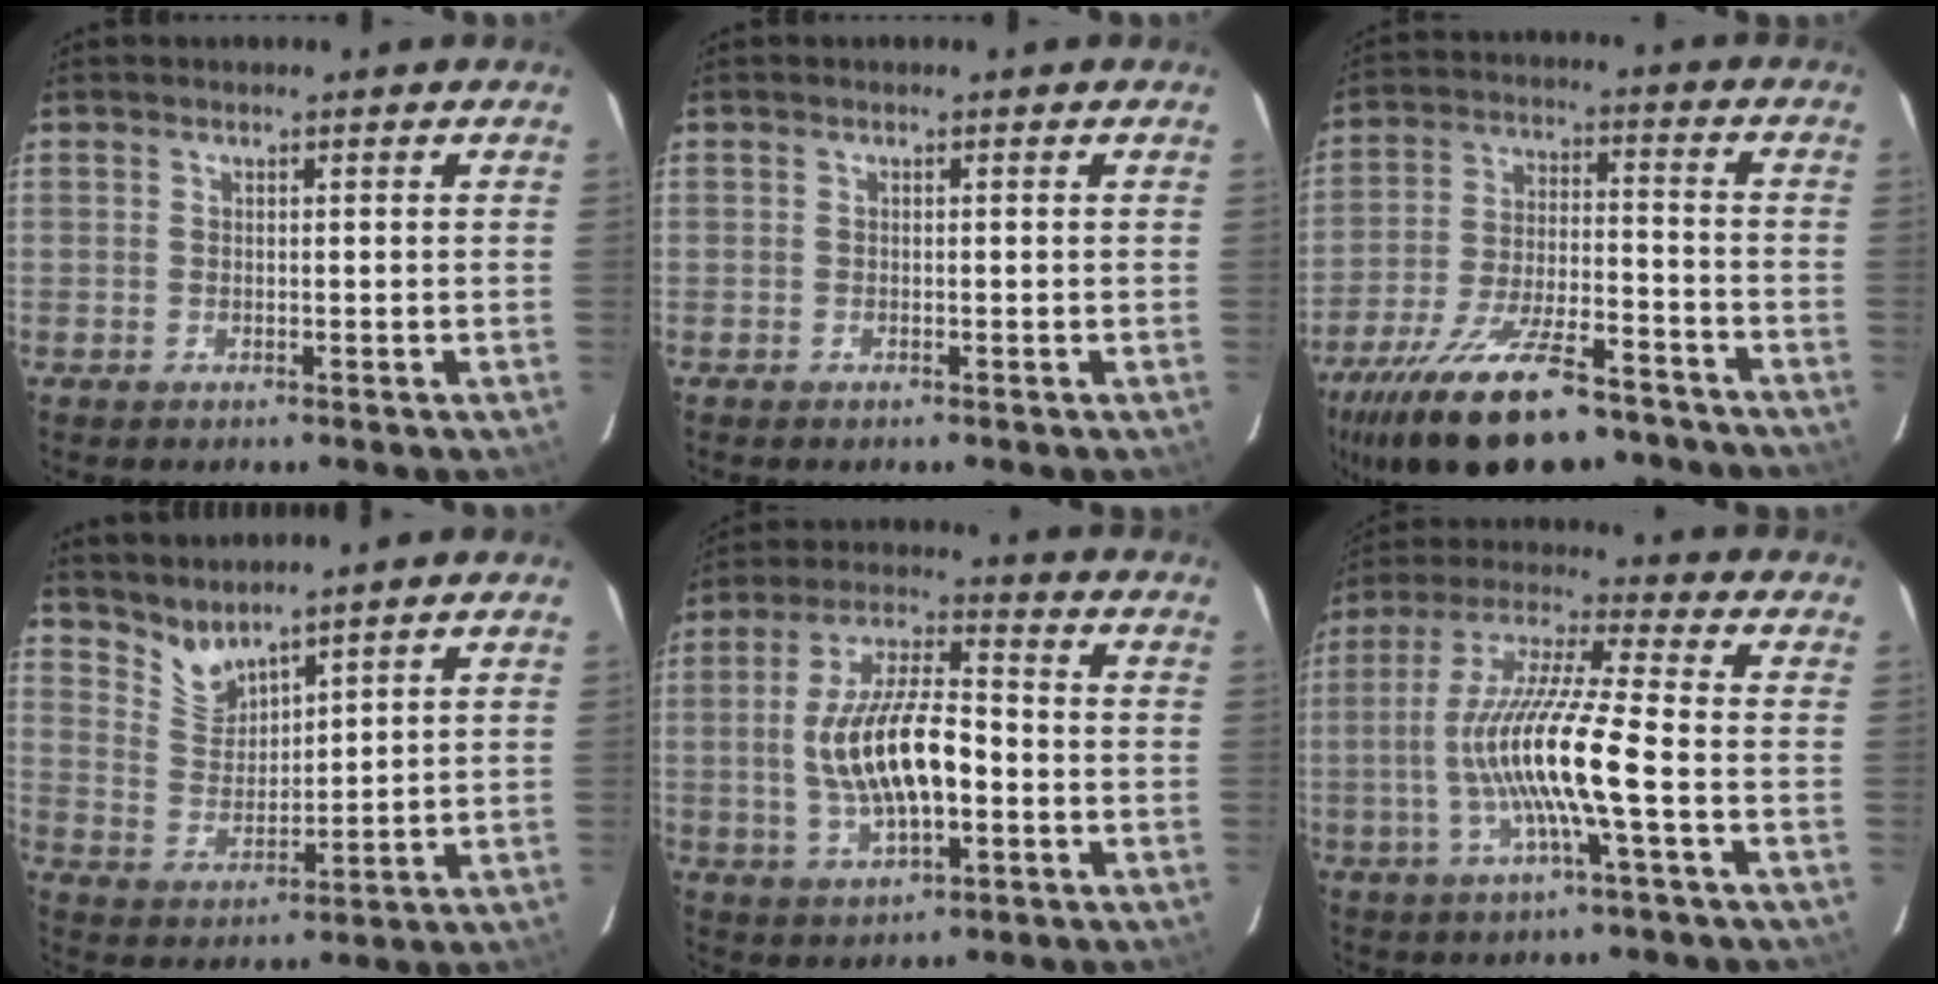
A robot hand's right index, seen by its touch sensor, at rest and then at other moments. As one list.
[{"total": 0.0}, {"total": 21.0, "force": [-16.0, 6.9, 11.6], "torque": [-0.229, -0.033, -0.250]}, {"total": 5.9, "force": [5.4, 1.4, 1.8], "torque": [-0.031, -0.006, 0.114]}, {"total": 14.4, "force": [-2.2, 5.5, 13.1], "torque": [-0.257, 0.006, -0.034]}, {"total": 14.7, "force": [-3.4, 0.4, 14.3], "torque": [-0.282, 0.002, -0.066]}]